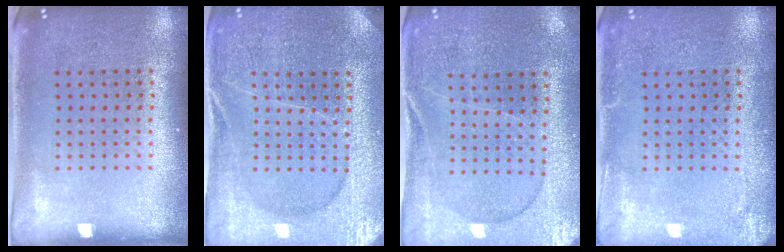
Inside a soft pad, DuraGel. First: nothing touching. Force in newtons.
{"total": 3.7, "press": 3.6, "slide": 0.8}
{"total": 0.8, "press": 0.6, "slide": 0.5}
{"total": 2.3, "press": 2.3, "slide": 0.3}